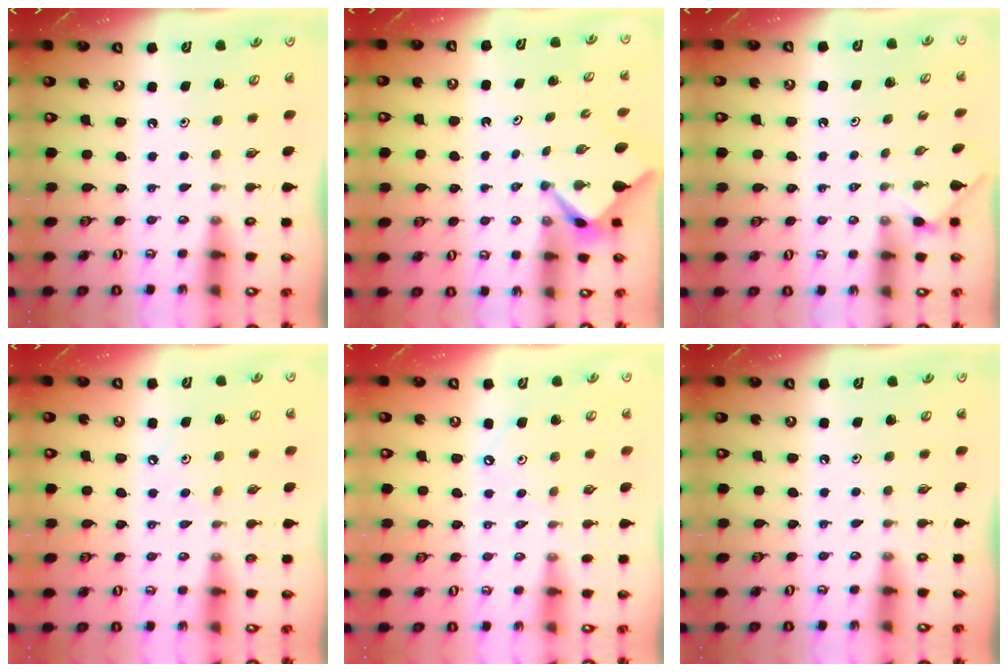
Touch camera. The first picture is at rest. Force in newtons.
{"total": 2.2, "press": 2.2, "slide": 0.1}
{"total": 1.0, "press": 0.9, "slide": 0.3}
{"total": 3.8, "press": 3.7, "slide": 0.6}
{"total": 2.4, "press": 2.3, "slide": 0.4}
{"total": 0.0}